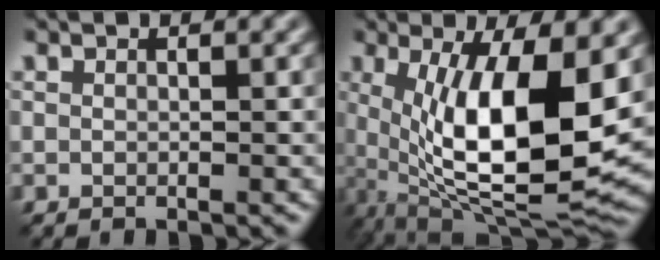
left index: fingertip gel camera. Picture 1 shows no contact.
{"total": 12.7, "force": [0.7, 4.3, 12.0], "torque": [-0.202, -0.021, 0.017]}